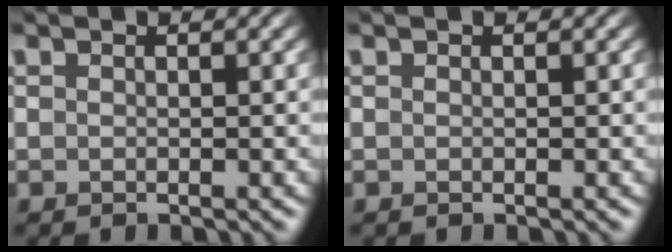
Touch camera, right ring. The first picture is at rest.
{"total": 0.0}